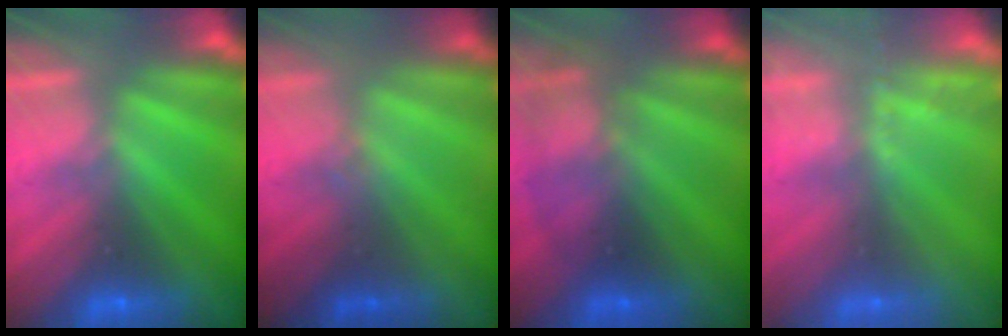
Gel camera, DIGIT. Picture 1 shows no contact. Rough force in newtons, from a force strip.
{"total": 1.3}
{"total": 2.2}
{"total": 2.4}